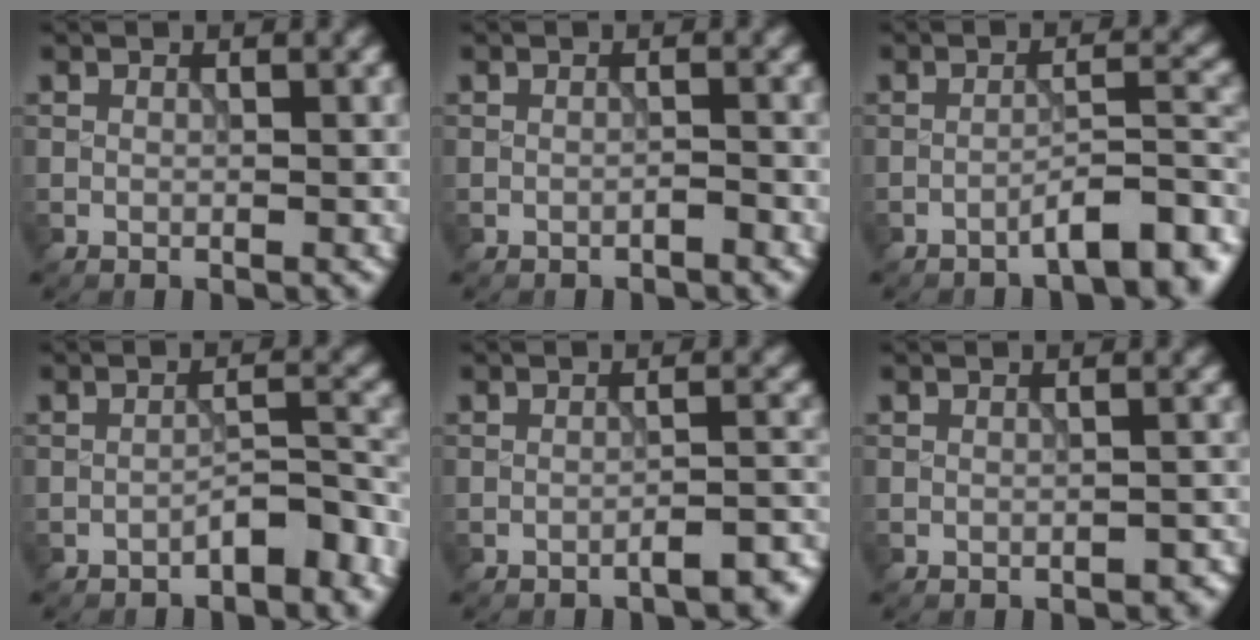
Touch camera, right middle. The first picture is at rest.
{"total": 0.5, "force": [-0.5, 0.1, 0.3], "torque": [-0.003, 0.003, -0.010]}
{"total": 5.2, "force": [-3.2, 1.2, 4.0], "torque": [-0.052, 0.012, -0.048]}
{"total": 2.9, "force": [-2.0, 0.8, 2.0], "torque": [-0.029, 0.015, -0.036]}
{"total": 3.3, "force": [-2.3, 0.9, 2.2], "torque": [-0.024, 0.006, -0.035]}
{"total": 1.3, "force": [-0.9, 0.5, 0.6], "torque": [-0.008, 0.002, -0.010]}